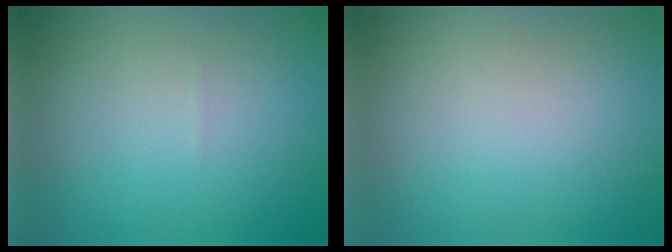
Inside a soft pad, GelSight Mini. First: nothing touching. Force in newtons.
{"total": 0.0}